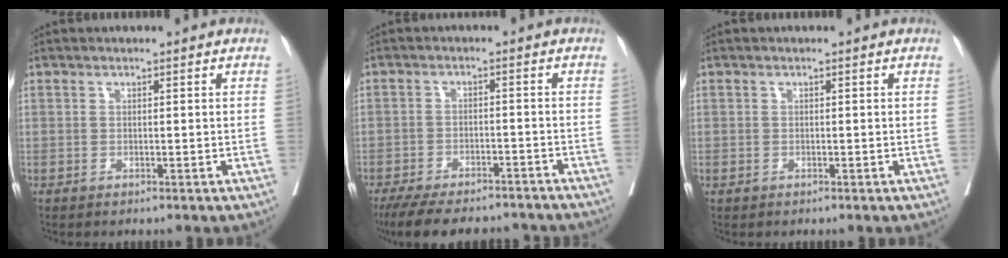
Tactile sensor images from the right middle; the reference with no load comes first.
{"total": 15.0, "force": [-13.2, 3.8, 5.9], "torque": [-0.116, -0.004, -0.182]}
{"total": 0.0}